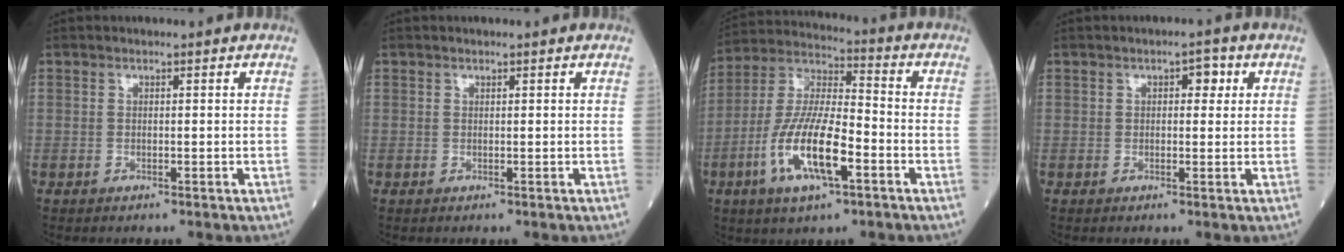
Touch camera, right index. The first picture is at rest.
{"total": 0.0}
{"total": 14.2, "force": [-5.2, 3.4, 12.8], "torque": [-0.262, -0.004, -0.097]}
{"total": 2.5, "force": [0.9, 1.3, 2.0], "torque": [-0.021, 0.010, 0.009]}